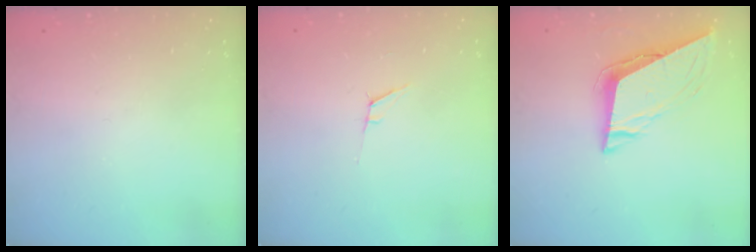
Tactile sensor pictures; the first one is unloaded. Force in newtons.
{"total": 5.2, "press": 4.5, "slide": 2.5}
{"total": 8.1, "press": 8.1, "slide": 0.3}